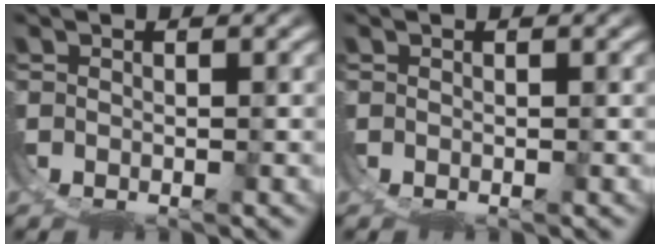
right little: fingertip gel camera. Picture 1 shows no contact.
{"total": 0.0}